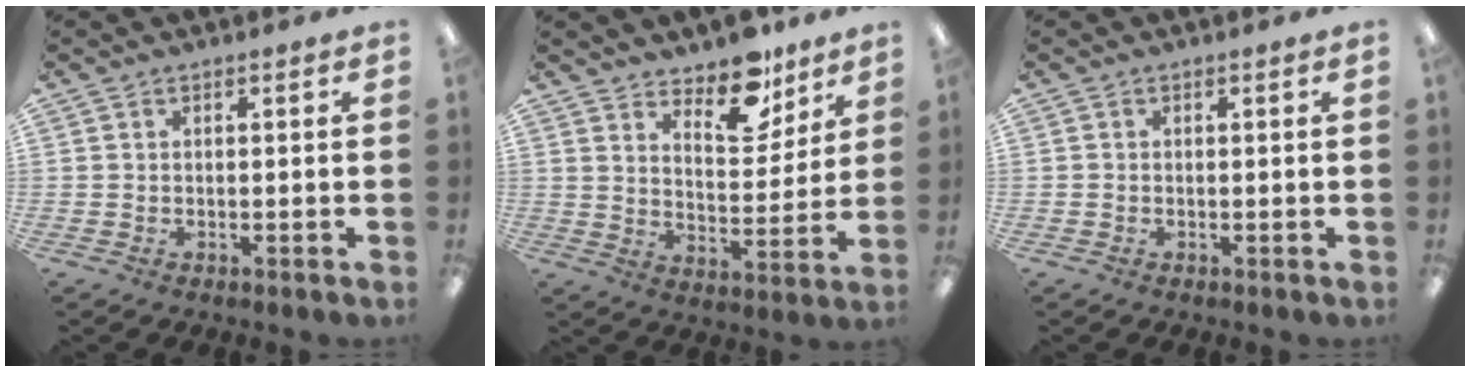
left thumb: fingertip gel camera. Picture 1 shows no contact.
{"total": 11.6, "force": [9.4, 5.1, 4.6], "torque": [-0.049, -0.069, 0.167]}
{"total": 0.0}